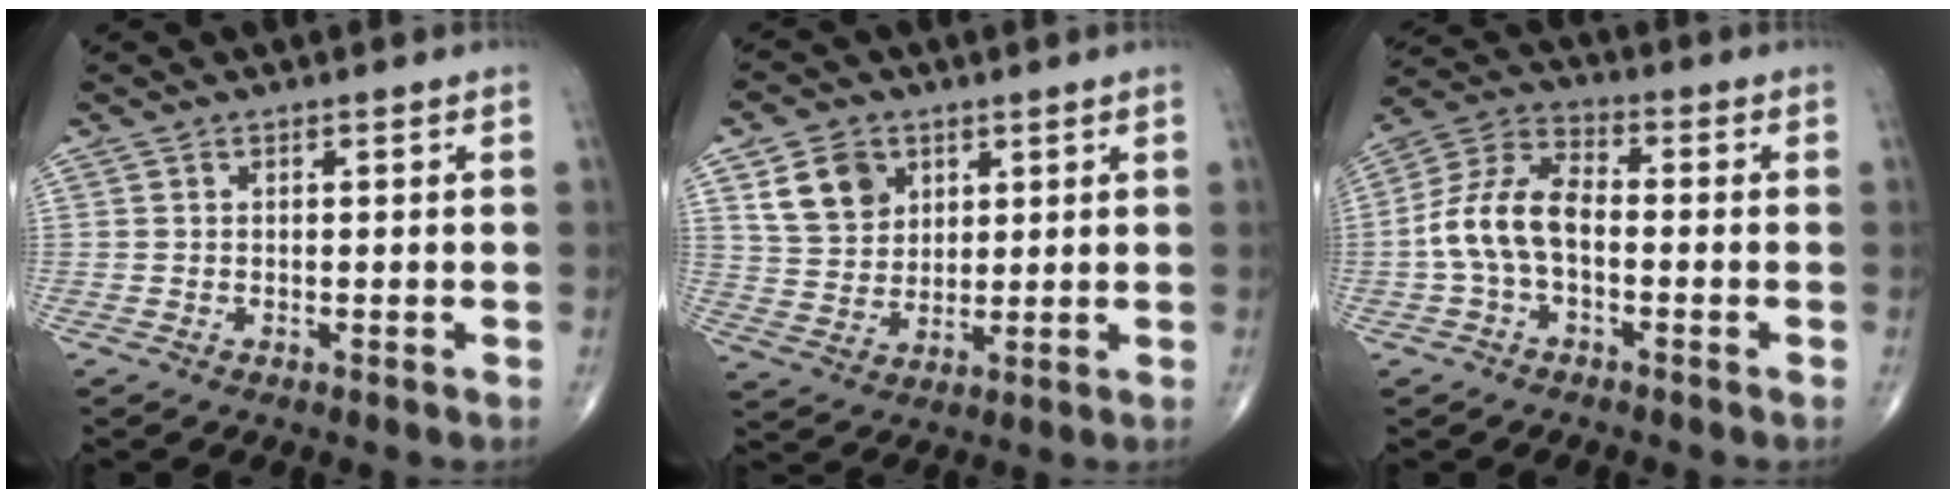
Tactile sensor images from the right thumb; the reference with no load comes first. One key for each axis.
{"total": 9.3, "fx": 4.2, "fy": 7.1, "fz": 4.2, "tx": -0.054, "ty": -0.018, "tz": 0.084}
{"total": 10.6, "fx": -1.6, "fy": 6.1, "fz": 8.5, "tx": -0.168, "ty": 0.037, "tz": -0.041}